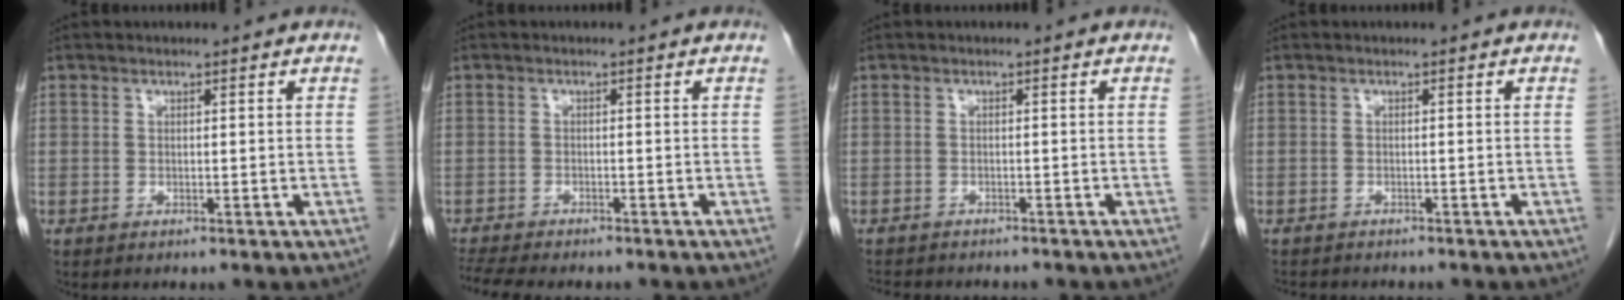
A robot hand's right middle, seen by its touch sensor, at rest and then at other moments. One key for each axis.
{"total": 7.8, "fx": -6.9, "fy": 1.4, "fz": 3.5, "tx": -0.056, "ty": -0.005, "tz": -0.107}
{"total": 6.4, "fx": -5.7, "fy": 1.9, "fz": 2.3, "tx": -0.034, "ty": -0.004, "tz": -0.076}
{"total": 4.3, "fx": -3.8, "fy": 1.2, "fz": 1.5, "tx": -0.023, "ty": -0.006, "tz": -0.051}